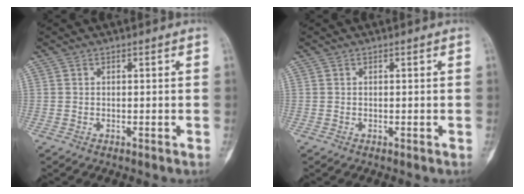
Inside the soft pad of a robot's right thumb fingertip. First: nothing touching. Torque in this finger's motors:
{"motor_torque": [0.02, 0.02, 0.00, 0.00, 0.00]}